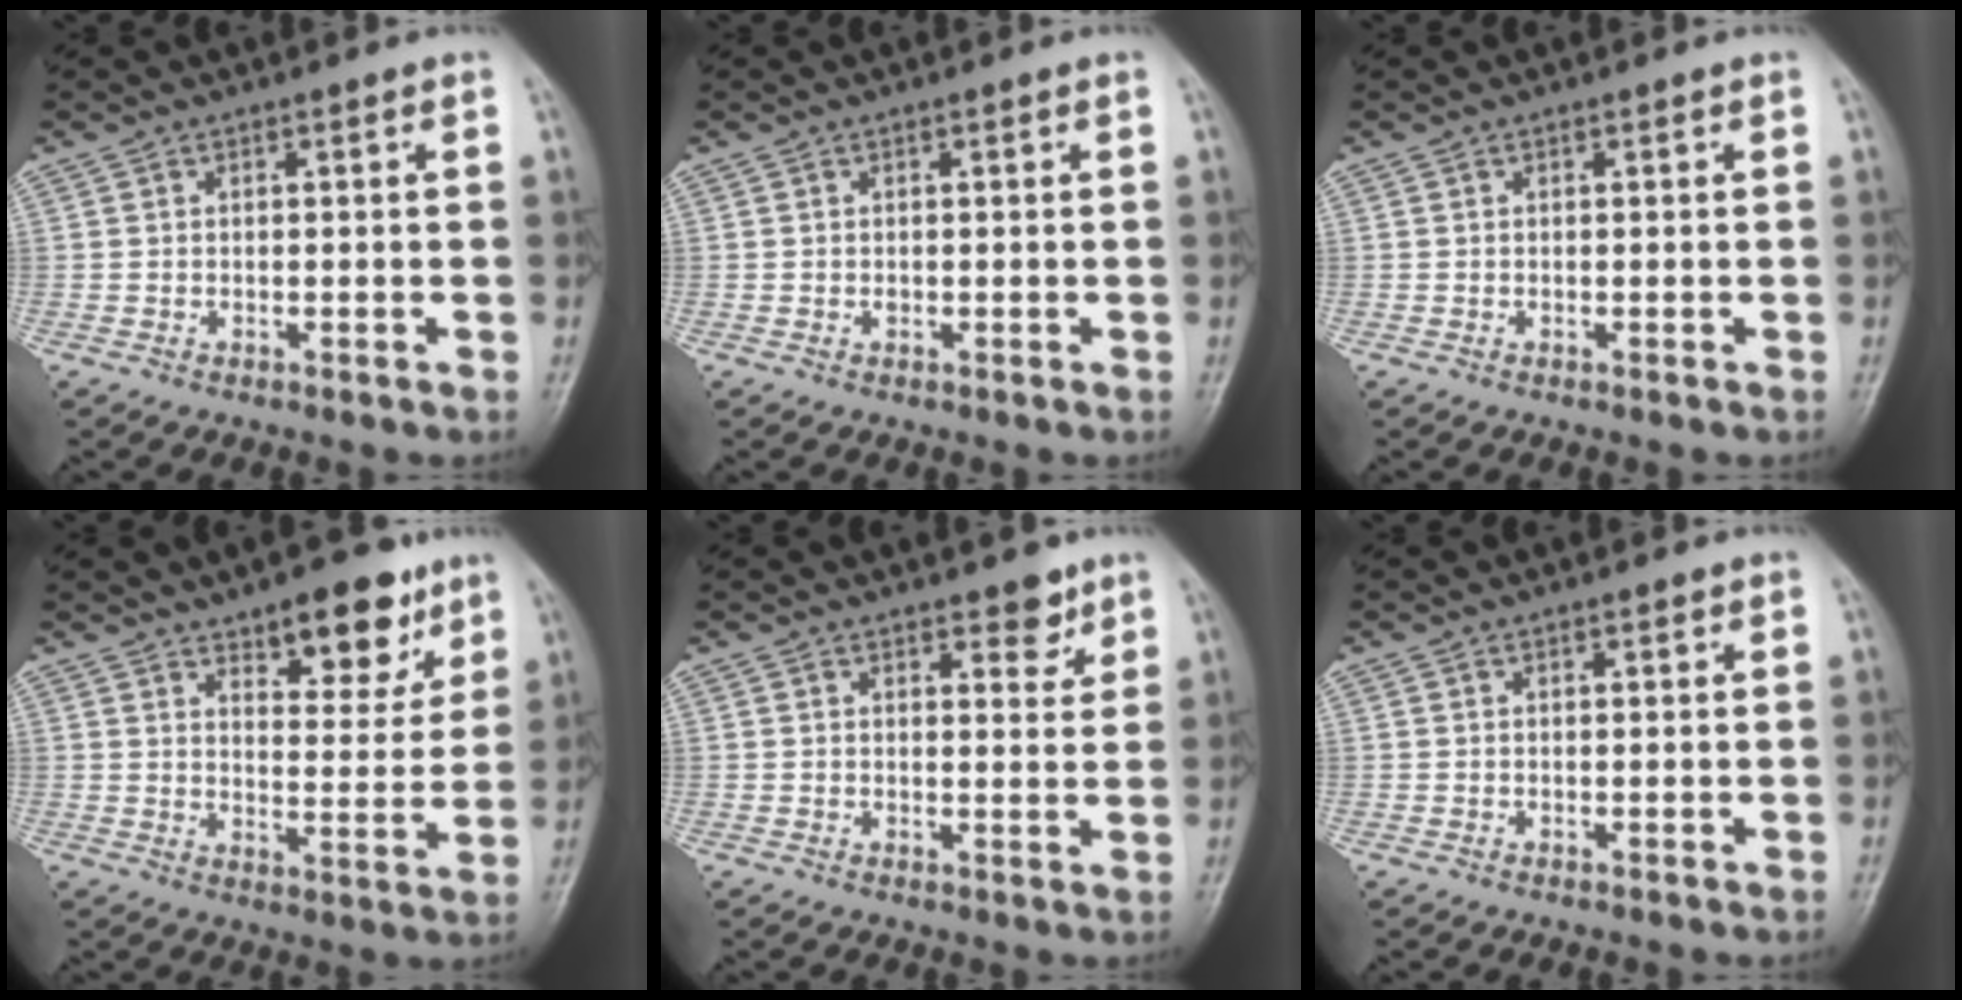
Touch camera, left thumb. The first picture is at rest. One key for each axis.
{"total": 0.6, "fx": 0.1, "fy": 0.4, "fz": 0.4, "tx": -0.003, "ty": 0.000, "tz": 0.002}
{"total": 0.0}
{"total": 12.0, "fx": 7.7, "fy": 5.2, "fz": 7.6, "tx": -0.066, "ty": -0.044, "tz": 0.112}
{"total": 4.1, "fx": 2.8, "fy": 1.8, "fz": 2.3, "tx": -0.009, "ty": -0.017, "tz": 0.037}
{"total": 0.7, "fx": 0.4, "fy": 0.3, "fz": 0.5, "tx": -0.007, "ty": -0.001, "tz": 0.006}